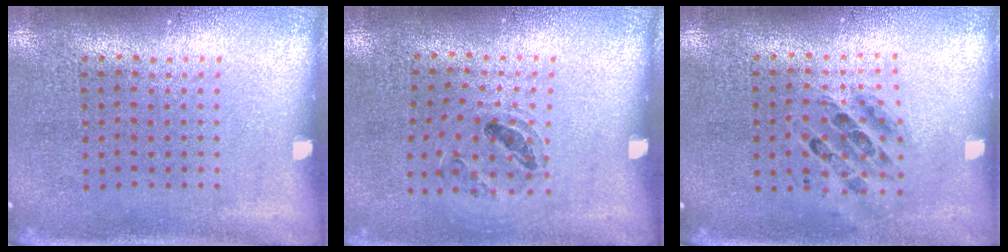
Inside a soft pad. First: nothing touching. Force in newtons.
{"total": 0.9, "press": 0.9, "slide": 0.1}
{"total": 0.7, "press": 0.7, "slide": 0.1}